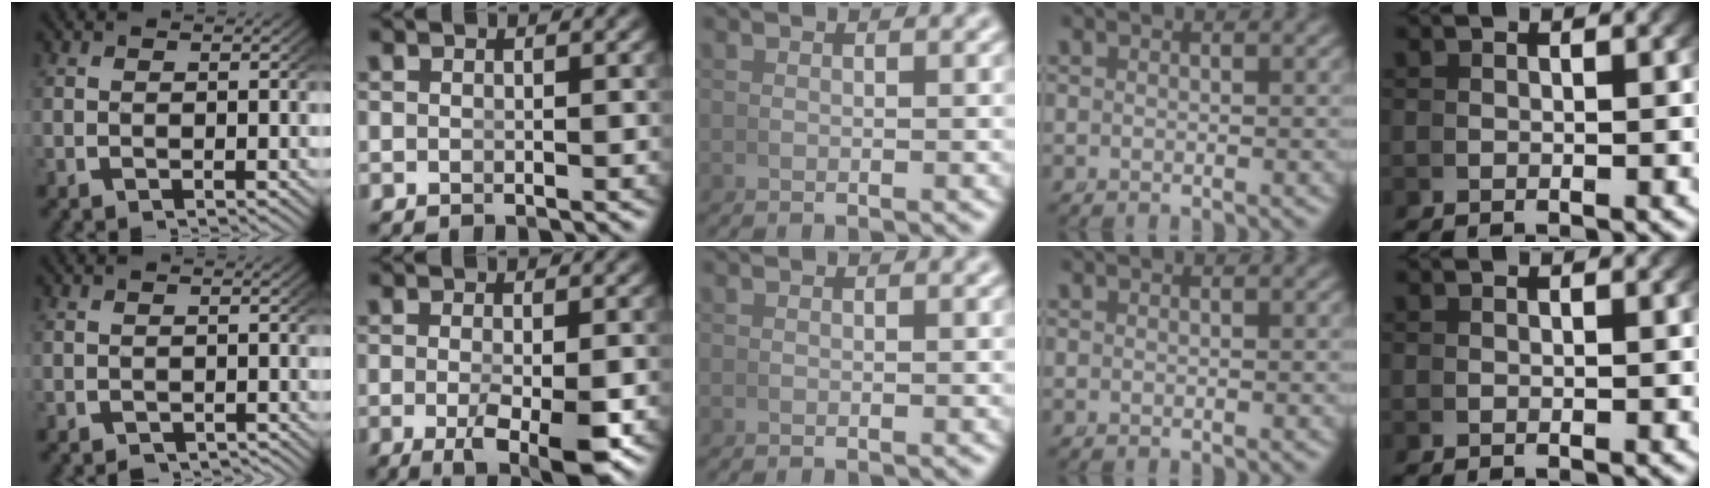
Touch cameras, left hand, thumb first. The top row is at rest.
{"thumb": {"total": 2.0, "force": [-1.9, 0.5, 0.2], "torque": [0.003, -0.008, -0.028]}, "index": {"total": 5.9, "force": [-2.8, 1.7, 4.9], "torque": [-0.076, -0.032, -0.032]}}